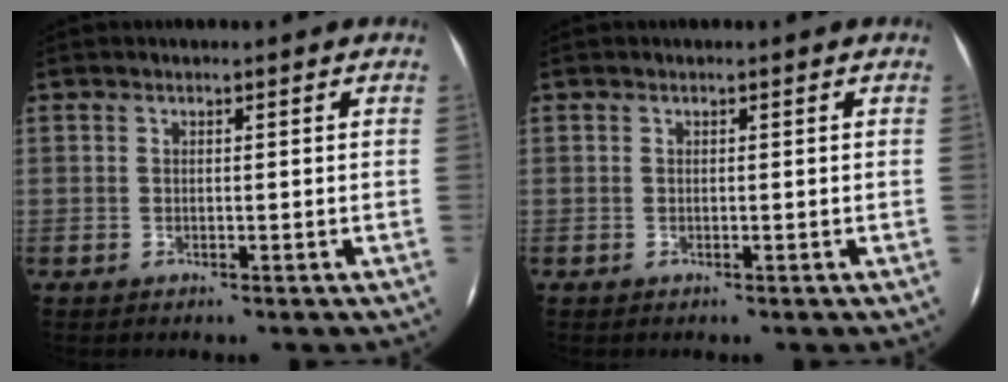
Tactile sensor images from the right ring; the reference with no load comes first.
{"total": 0.0}